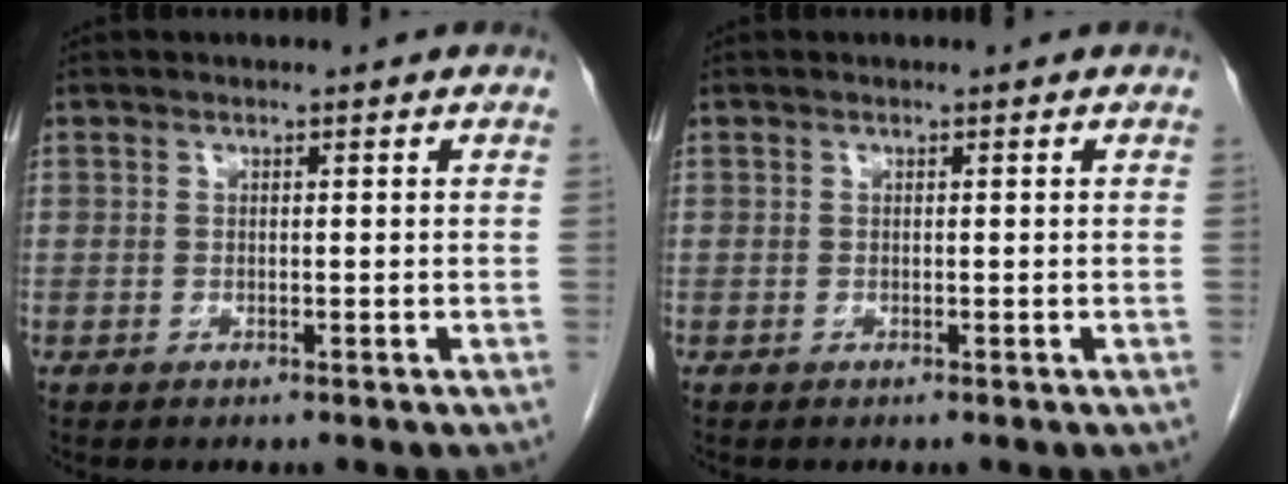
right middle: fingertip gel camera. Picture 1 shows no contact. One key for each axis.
{"total": 0.0}